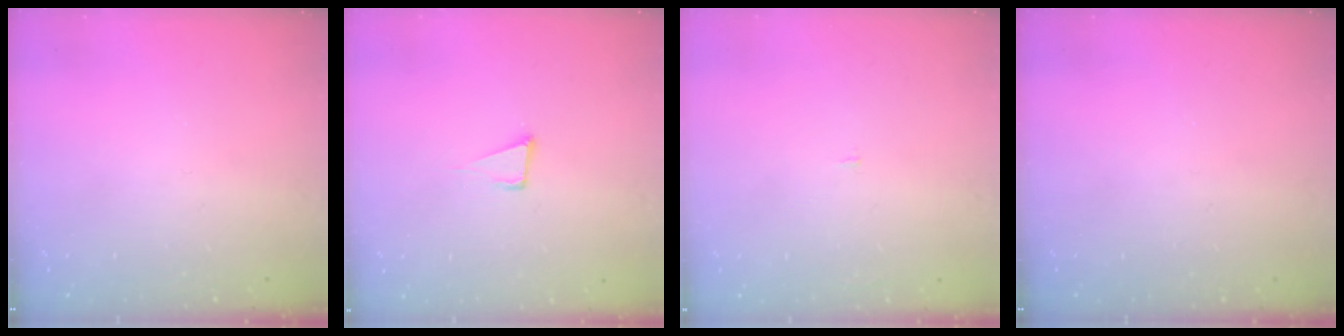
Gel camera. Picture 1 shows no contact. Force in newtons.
{"total": 4.9, "press": 3.9, "slide": 3.0}
{"total": 1.2, "press": 1.2, "slide": 0.1}
{"total": 0.0}